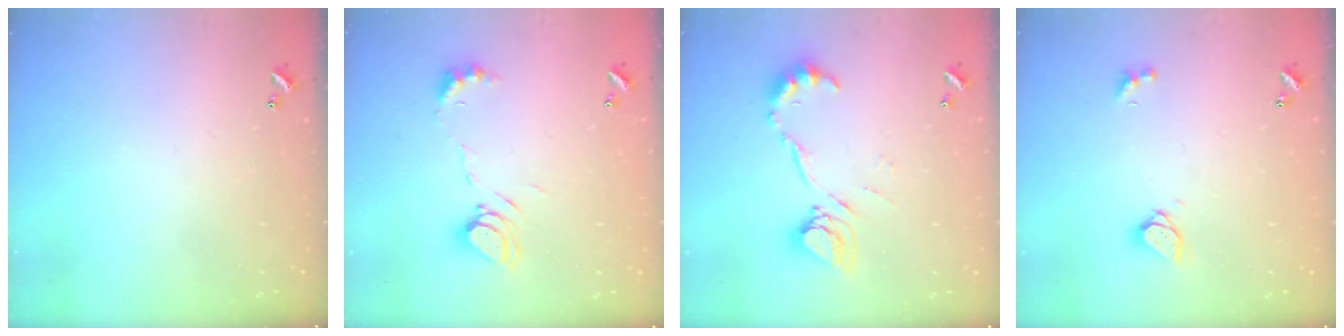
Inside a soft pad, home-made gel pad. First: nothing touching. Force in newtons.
{"total": 8.0, "press": 7.9, "slide": 0.9}
{"total": 13.6, "press": 13.5, "slide": 1.2}
{"total": 2.4, "press": 2.4, "slide": 0.3}